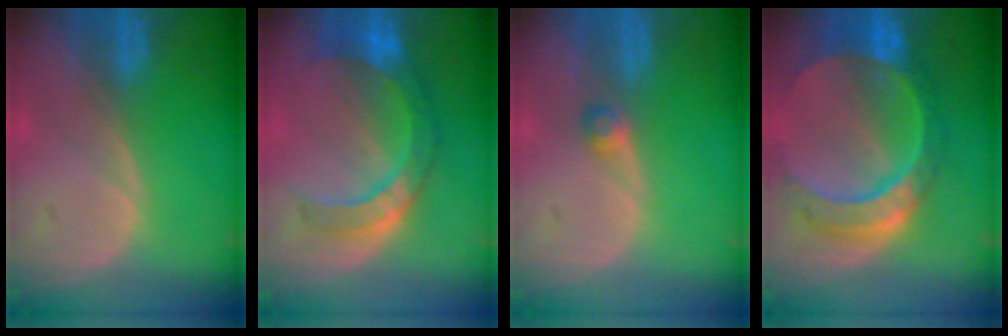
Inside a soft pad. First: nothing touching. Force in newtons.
{"total": 8.2, "press": 7.6, "slide": 3.1}
{"total": 1.8, "press": 1.6, "slide": 0.8}
{"total": 11.0, "press": 9.4, "slide": 5.8}